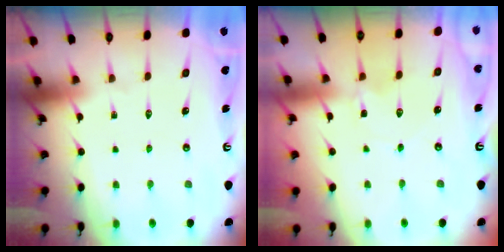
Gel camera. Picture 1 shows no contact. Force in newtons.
{"total": 1.1, "press": 1.1, "slide": 0.2}